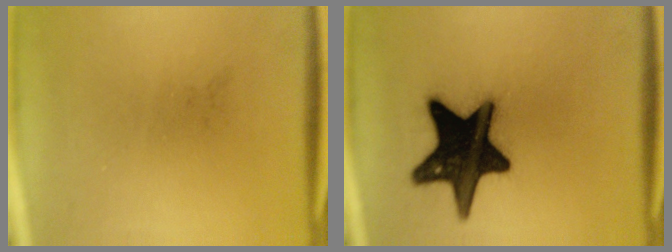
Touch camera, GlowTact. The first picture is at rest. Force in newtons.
{"total": 19.1}